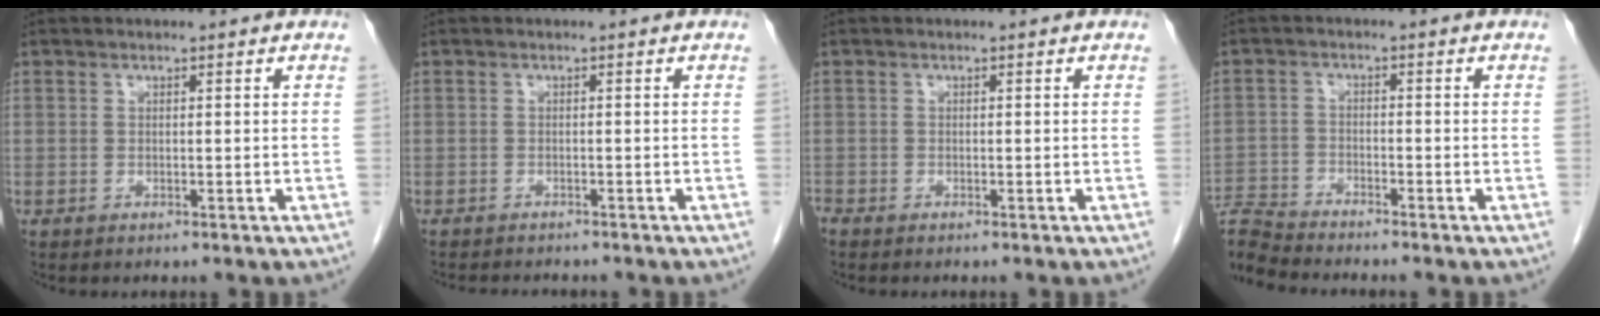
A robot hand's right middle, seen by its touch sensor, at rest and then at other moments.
{"total": 4.3, "force": [-3.9, 1.0, 1.4], "torque": [-0.018, -0.006, -0.055]}
{"total": 0.5, "force": [-0.5, 0.1, 0.1], "torque": [-0.009, -0.002, -0.013]}
{"total": 6.1, "force": [-6.1, -1.0, 0.1], "torque": [-0.007, -0.003, -0.117]}